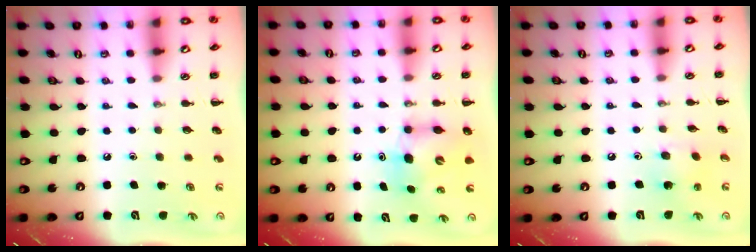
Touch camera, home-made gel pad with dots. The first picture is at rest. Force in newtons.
{"total": 6.5, "press": 6.4, "slide": 1.1}
{"total": 2.9, "press": 2.8, "slide": 0.5}